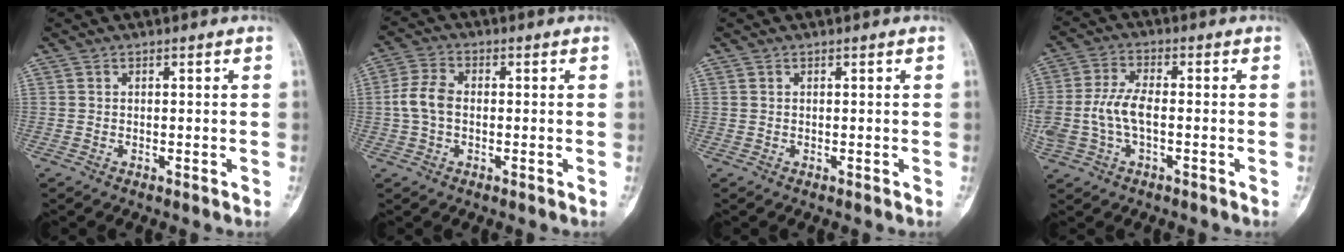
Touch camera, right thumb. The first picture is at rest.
{"total": 5.6, "force": [-0.4, 3.7, 4.2], "torque": [-0.090, 0.015, -0.015]}
{"total": 0.0}
{"total": 8.1, "force": [-1.1, 4.1, 6.9], "torque": [-0.164, 0.025, -0.021]}